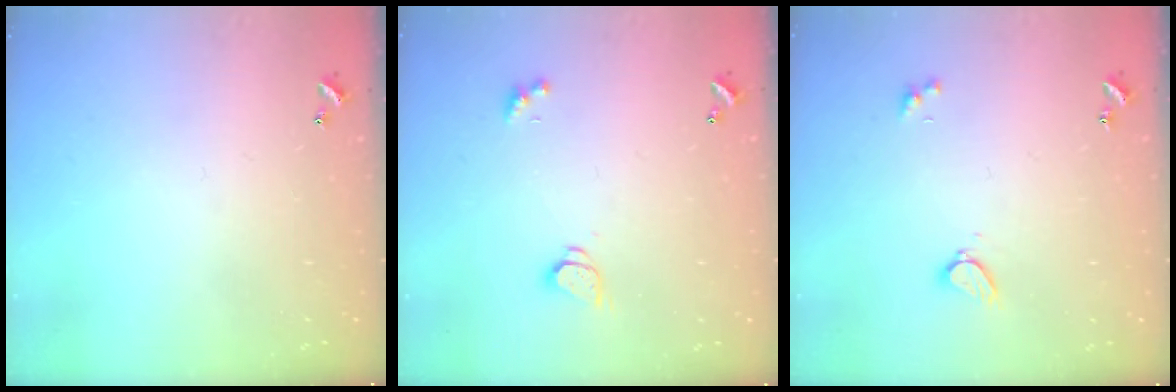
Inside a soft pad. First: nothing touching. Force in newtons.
{"total": 1.9, "press": 1.8, "slide": 0.3}
{"total": 2.3, "press": 2.3, "slide": 0.3}